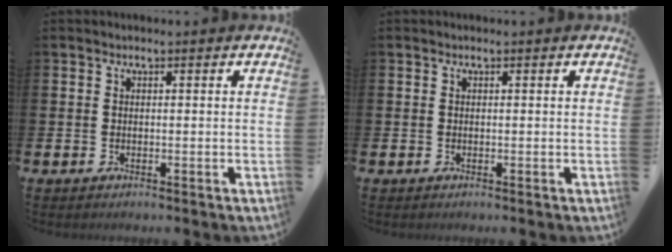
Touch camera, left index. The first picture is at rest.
{"total": 0.0}